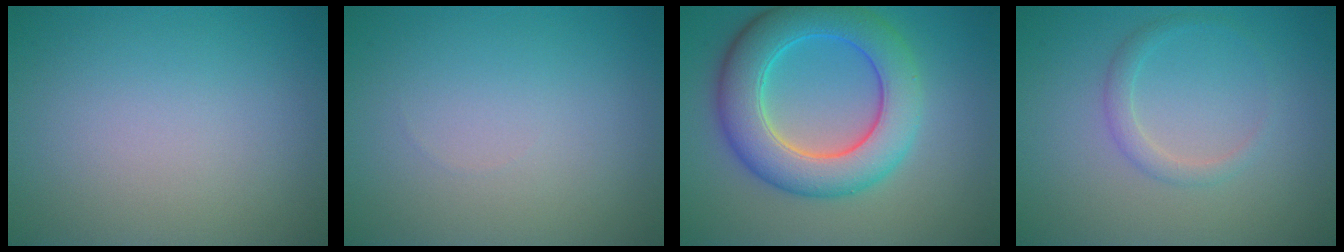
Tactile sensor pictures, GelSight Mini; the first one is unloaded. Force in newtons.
{"total": 0.0}
{"total": 8.1, "press": 8.1, "slide": 0.3}
{"total": 1.4, "press": 1.4, "slide": 0.0}